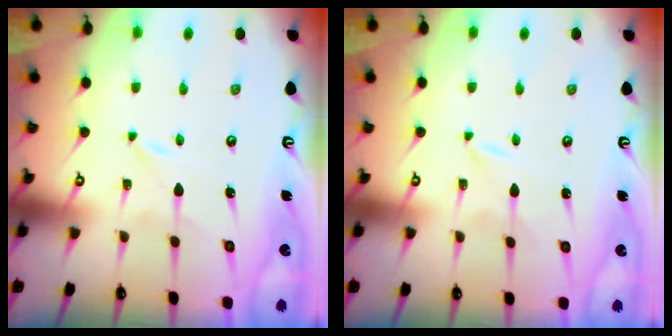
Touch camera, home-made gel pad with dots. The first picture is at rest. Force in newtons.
{"total": 0.0}